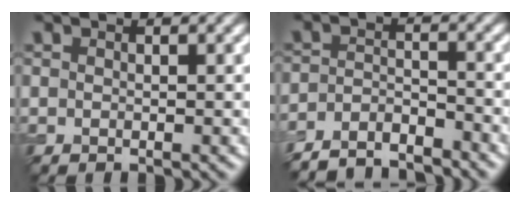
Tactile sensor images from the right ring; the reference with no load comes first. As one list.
[{"total": 4.8, "force": [-4.6, 0.8, 1.2], "torque": [-0.024, -0.005, -0.086]}]